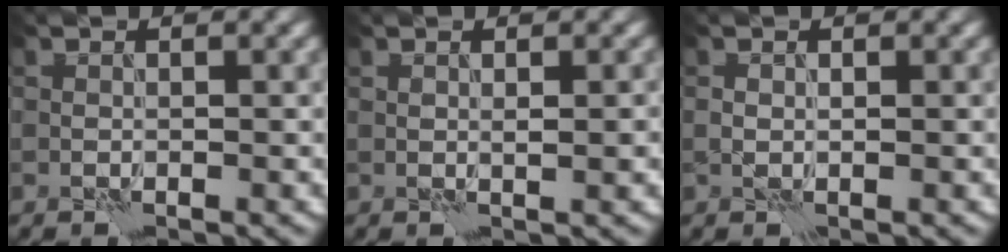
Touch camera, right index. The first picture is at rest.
{"total": 1.1, "force": [0.1, 0.1, 1.1], "torque": [-0.017, 0.000, 0.001]}
{"total": 0.6, "force": [0.0, 0.5, 0.3], "torque": [-0.004, 0.000, -0.001]}